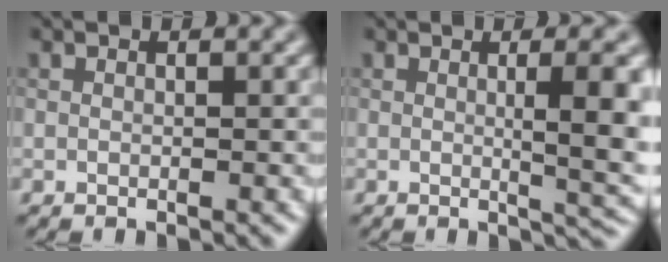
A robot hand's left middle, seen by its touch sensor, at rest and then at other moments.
{"total": 5.7, "force": [0.3, 1.4, 5.6], "torque": [-0.069, 0.001, 0.006]}